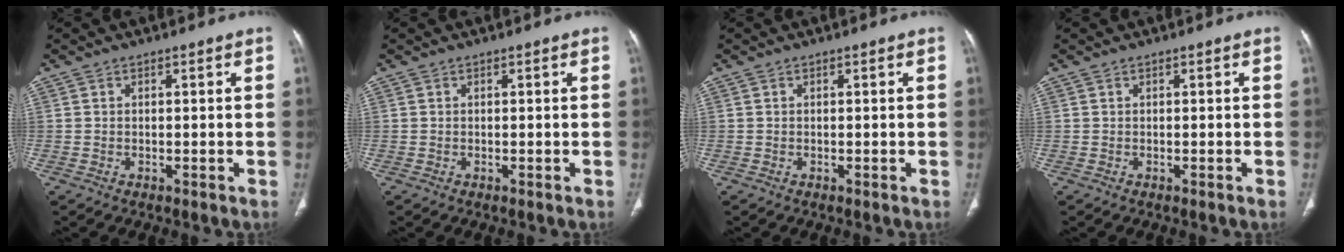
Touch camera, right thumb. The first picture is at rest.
{"total": 0.0}
{"total": 0.0}
{"total": 0.0}